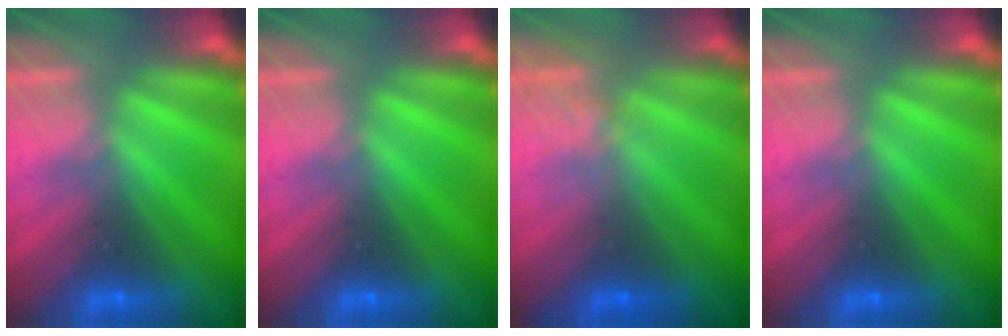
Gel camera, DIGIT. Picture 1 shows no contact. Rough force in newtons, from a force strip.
{"total": 0.0}
{"total": 2.6}
{"total": 0.0}